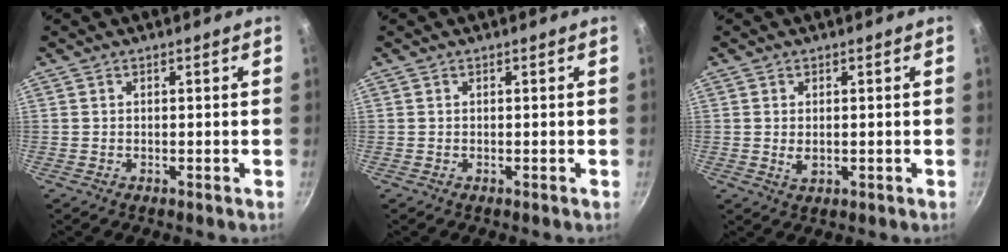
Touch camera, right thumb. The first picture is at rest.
{"total": 0.0}
{"total": 2.4, "force": [0.0, 1.4, 1.9], "torque": [-0.034, -0.003, 0.003]}